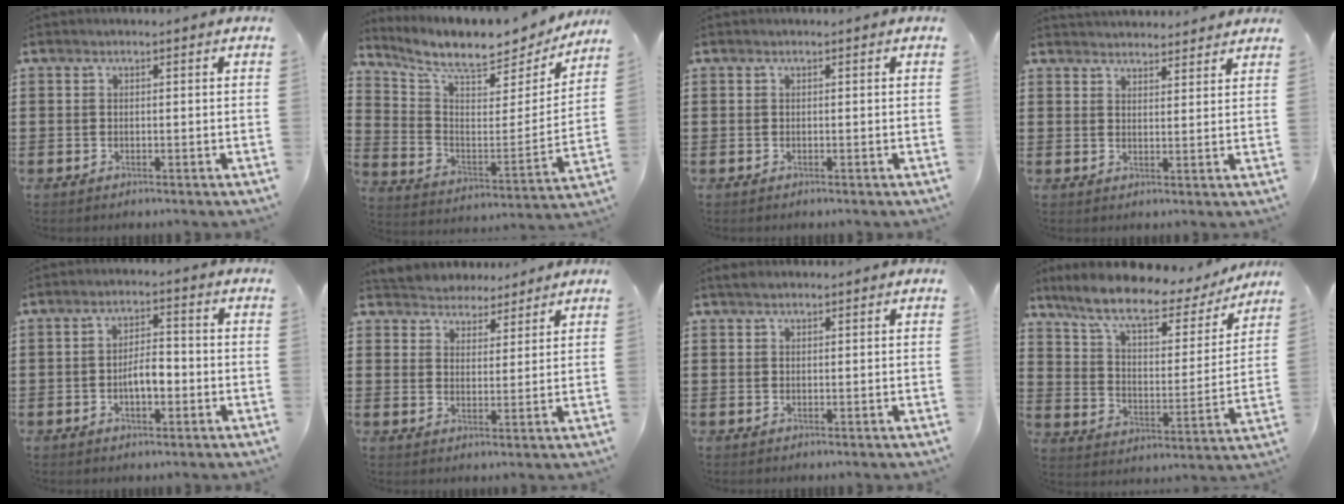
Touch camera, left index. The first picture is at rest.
{"total": 8.8, "force": [7.7, 1.8, 4.0], "torque": [-0.105, -0.056, 0.129]}
{"total": 0.0}
{"total": 2.9, "force": [2.8, 0.1, -0.2], "torque": [-0.003, -0.008, 0.055]}
{"total": 4.5, "force": [-1.1, 1.9, 3.9], "torque": [-0.068, 0.003, -0.025]}
{"total": 3.7, "force": [3.3, 1.5, -0.7], "torque": [-0.007, -0.012, 0.060]}
{"total": 0.9, "force": [0.7, 0.4, 0.4], "torque": [-0.010, 0.004, 0.014]}
{"total": 9.4, "force": [7.5, 2.0, 5.3], "torque": [-0.132, -0.038, 0.127]}